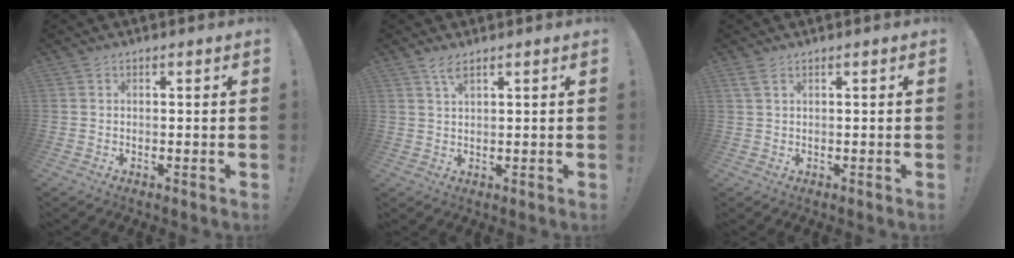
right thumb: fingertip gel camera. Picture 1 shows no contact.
{"total": 3.0, "force": [2.0, 0.5, 2.2], "torque": [-0.041, -0.007, 0.034]}
{"total": 2.0, "force": [1.0, 0.2, 1.7], "torque": [-0.034, 0.000, 0.019]}